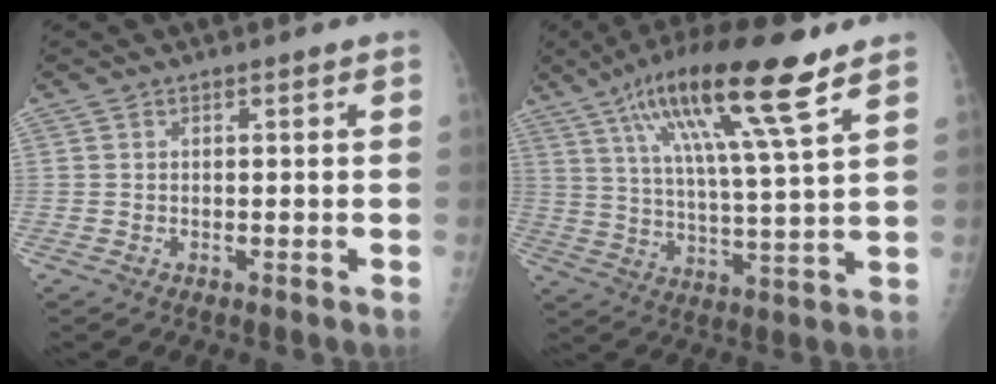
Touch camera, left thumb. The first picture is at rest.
{"total": 19.0, "force": [10.9, 2.6, 15.3], "torque": [-0.260, -0.030, 0.188]}